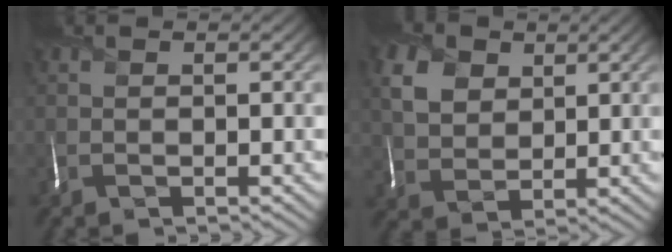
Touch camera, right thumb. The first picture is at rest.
{"total": 6.3, "force": [2.7, 4.7, 3.3], "torque": [-0.095, 0.004, 0.050]}